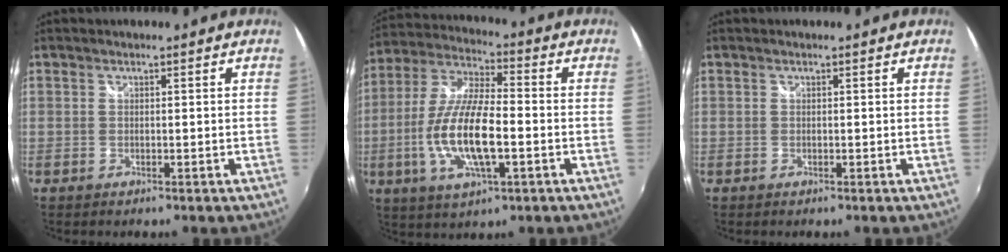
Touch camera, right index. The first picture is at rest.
{"total": 15.5, "force": [-3.5, 4.9, 14.3], "torque": [-0.293, -0.006, -0.068]}
{"total": 0.0}